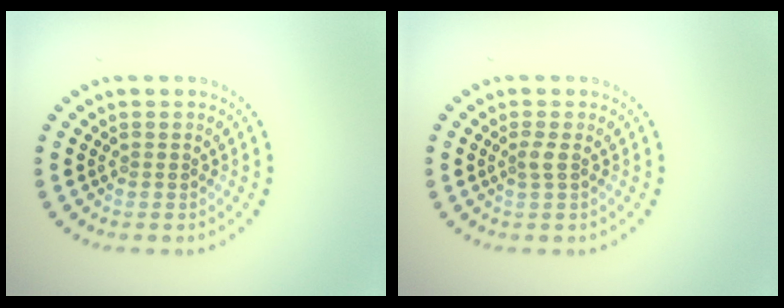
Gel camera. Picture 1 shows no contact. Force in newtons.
{"total": 1.0, "press": 0.7, "slide": 0.7}